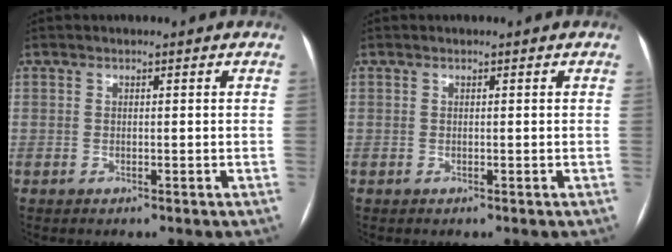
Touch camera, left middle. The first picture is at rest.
{"total": 0.0}